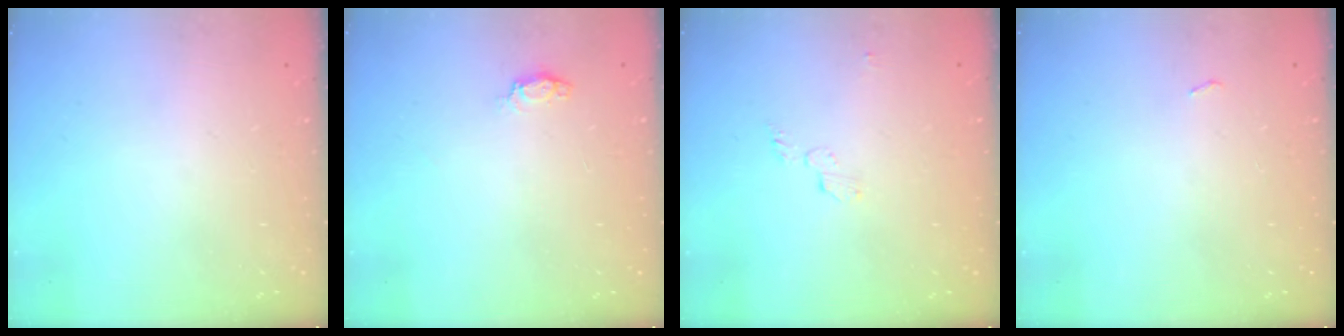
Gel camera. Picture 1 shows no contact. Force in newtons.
{"total": 3.5, "press": 3.5, "slide": 0.3}
{"total": 3.9, "press": 3.9, "slide": 0.4}
{"total": 2.7, "press": 2.3, "slide": 1.4}